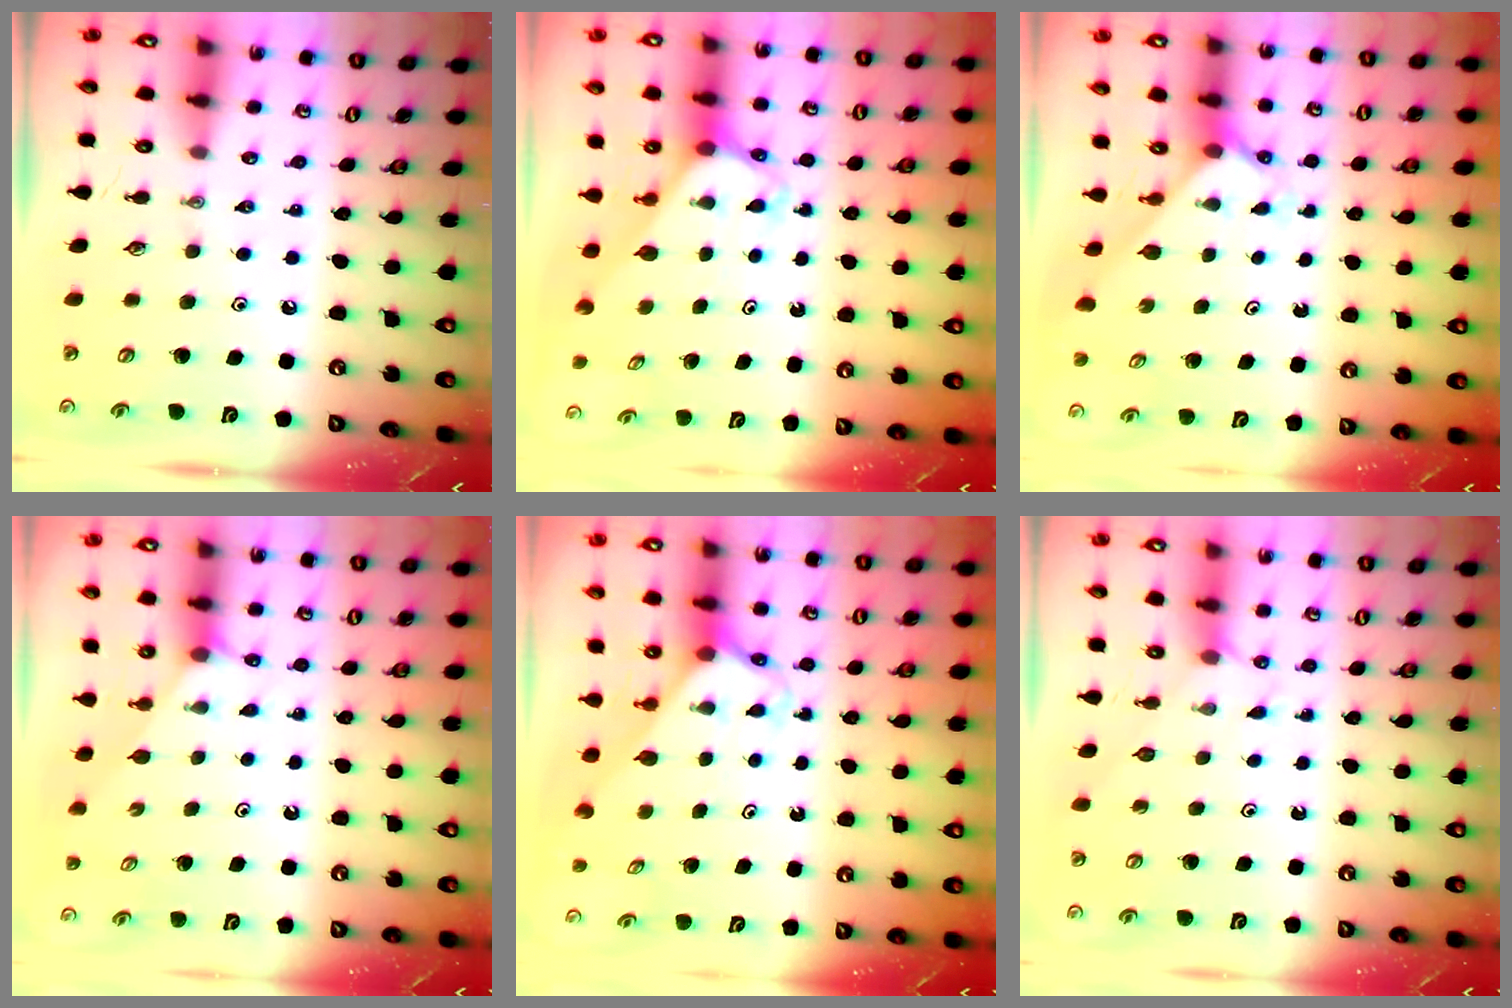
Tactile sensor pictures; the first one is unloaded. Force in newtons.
{"total": 2.7, "press": 2.7, "slide": 0.2}
{"total": 1.9, "press": 1.9, "slide": 0.2}
{"total": 1.8, "press": 1.7, "slide": 0.3}
{"total": 2.5, "press": 2.5, "slide": 0.2}
{"total": 3.0, "press": 2.9, "slide": 0.4}